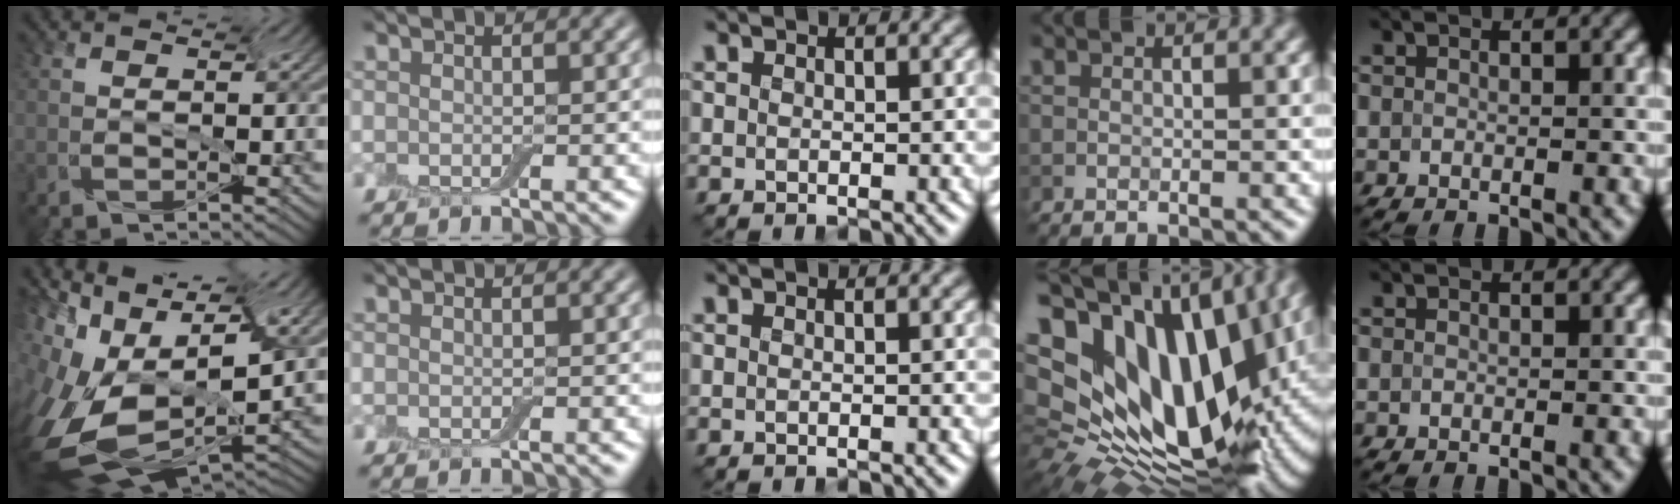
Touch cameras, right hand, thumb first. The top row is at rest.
{"thumb": {"total": 14.3, "force": [-5.6, 7.5, 10.8], "torque": [-0.247, -0.025, -0.082]}, "ring": {"total": 22.0, "force": [6.8, 13.6, 15.9], "torque": [-0.289, -0.011, 0.157]}}